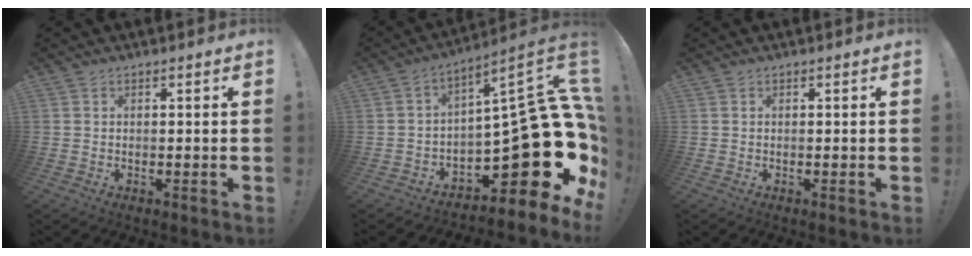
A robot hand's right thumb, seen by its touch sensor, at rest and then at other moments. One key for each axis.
{"total": 21.5, "fx": -4.8, "fy": 8.4, "fz": 19.2, "tx": -0.257, "ty": -0.005, "tz": -0.065}
{"total": 0.0}